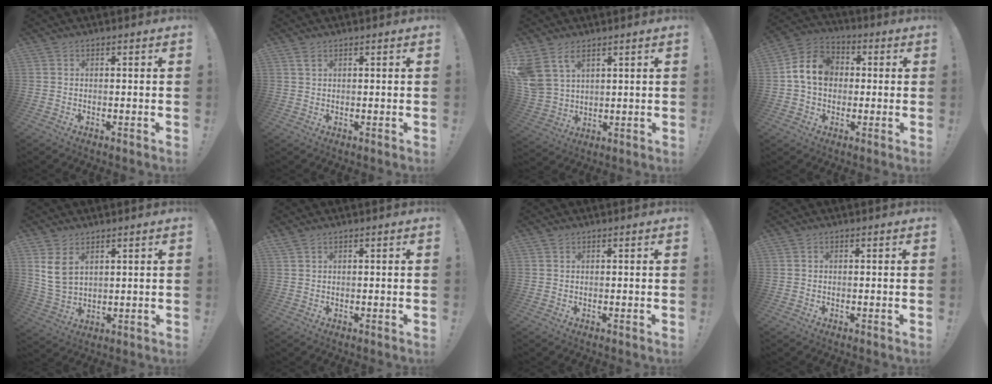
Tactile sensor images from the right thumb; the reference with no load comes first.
{"total": 1.5, "force": [0.9, 0.6, 1.1], "torque": [-0.019, 0.000, 0.016]}
{"total": 8.2, "force": [5.3, 5.0, 3.8], "torque": [-0.095, -0.026, 0.108]}
{"total": 11.9, "force": [1.4, 9.5, 6.9], "torque": [-0.113, 0.017, 0.034]}
{"total": 7.2, "force": [3.6, 4.5, 4.4], "torque": [-0.072, -0.015, 0.070]}
{"total": 1.3, "force": [0.9, 0.5, 0.7], "torque": [-0.013, 0.001, 0.018]}
{"total": 0.7, "force": [0.5, 0.5, 0.1], "torque": [0.000, -0.001, 0.010]}
{"total": 0.0}